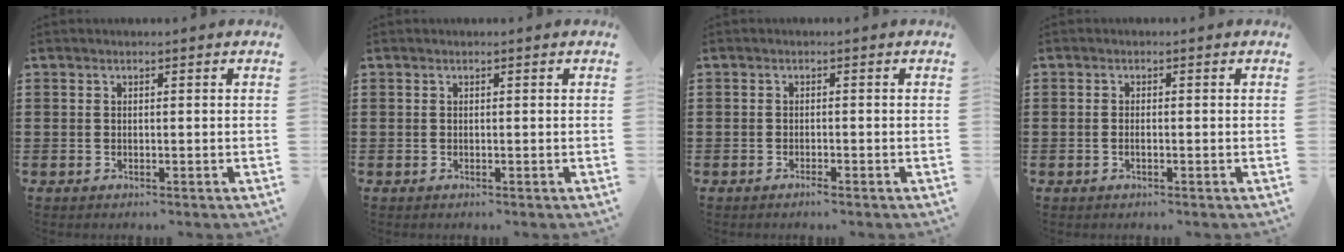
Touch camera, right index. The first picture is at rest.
{"total": 0.0}
{"total": 1.0, "force": [-0.8, 0.0, 0.6], "torque": [-0.012, -0.004, -0.014]}
{"total": 0.8, "force": [-0.3, 0.2, 0.7], "torque": [-0.014, -0.004, -0.005]}